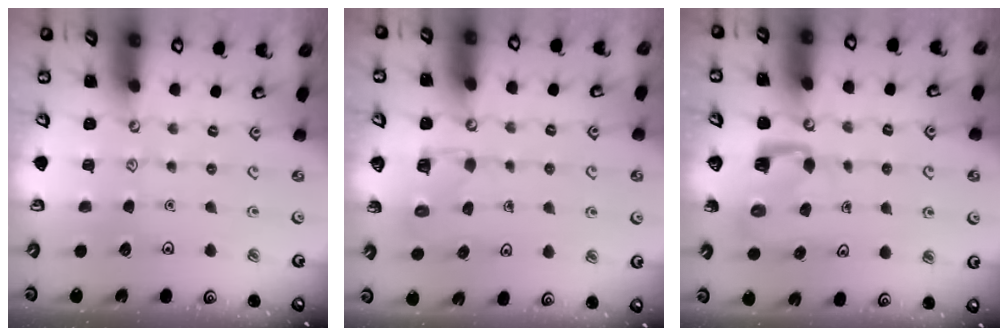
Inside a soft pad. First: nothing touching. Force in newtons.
{"total": 3.6, "press": 3.6, "slide": 0.1}
{"total": 4.3, "press": 4.3, "slide": 0.1}